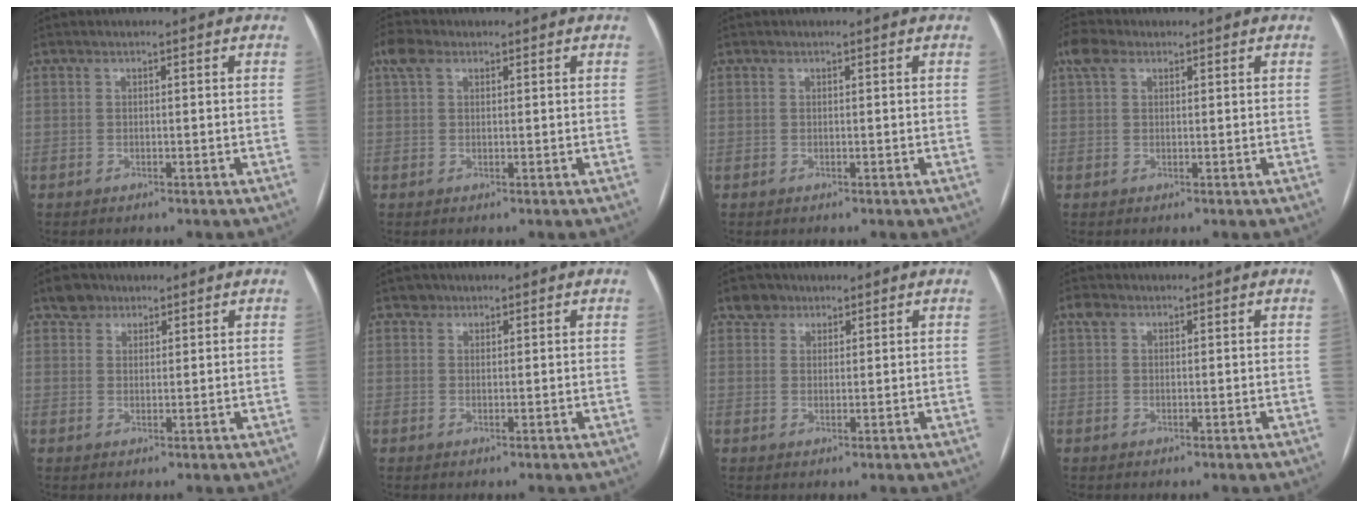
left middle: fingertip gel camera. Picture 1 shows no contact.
{"total": 3.0, "force": [1.7, 1.9, 1.7], "torque": [-0.044, 0.025, 0.036]}
{"total": 0.0}
{"total": 3.5, "force": [2.0, 2.1, 1.9], "torque": [-0.048, 0.027, 0.042]}
{"total": 3.2, "force": [2.3, 2.2, 0.4], "torque": [-0.005, 0.011, 0.035]}
{"total": 1.4, "force": [1.0, 1.0, -0.1], "torque": [0.010, 0.002, 0.010]}
{"total": 3.0, "force": [2.1, 2.1, 0.3], "torque": [-0.004, 0.011, 0.031]}
{"total": 1.6, "force": [0.9, 1.2, 0.6], "torque": [-0.012, 0.015, 0.015]}